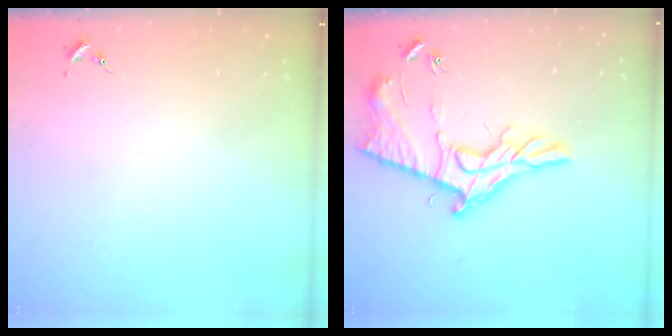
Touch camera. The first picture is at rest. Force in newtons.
{"total": 17.4, "press": 17.3, "slide": 0.9}